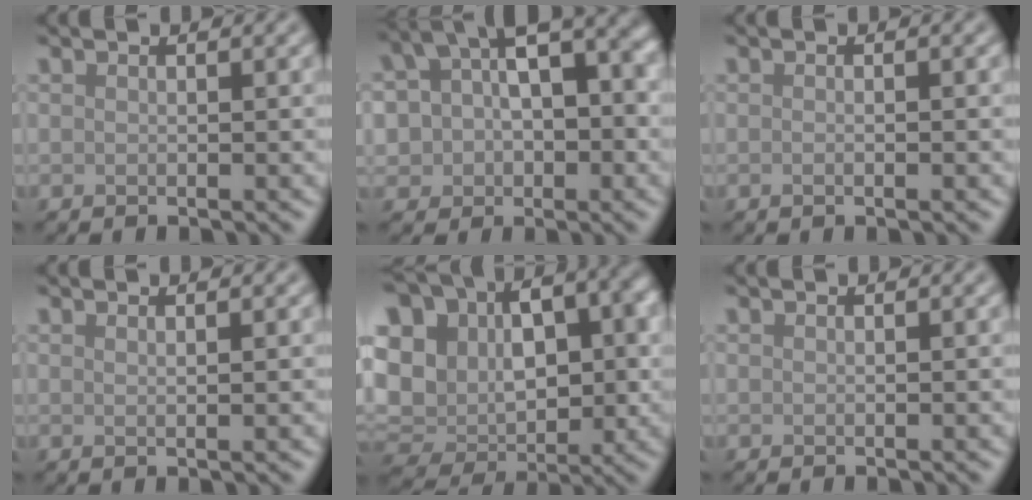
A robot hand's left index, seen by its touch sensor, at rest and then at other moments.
{"total": 9.8, "force": [2.3, 6.5, 6.9], "torque": [-0.106, 0.011, 0.036]}
{"total": 1.3, "force": [-0.1, 0.5, 1.2], "torque": [-0.003, -0.006, -0.004]}
{"total": 1.0, "force": [0.3, 0.3, 0.9], "torque": [-0.007, 0.002, 0.004]}
{"total": 14.9, "force": [2.5, 11.4, 9.2], "torque": [-0.187, 0.017, 0.069]}
{"total": 0.0}